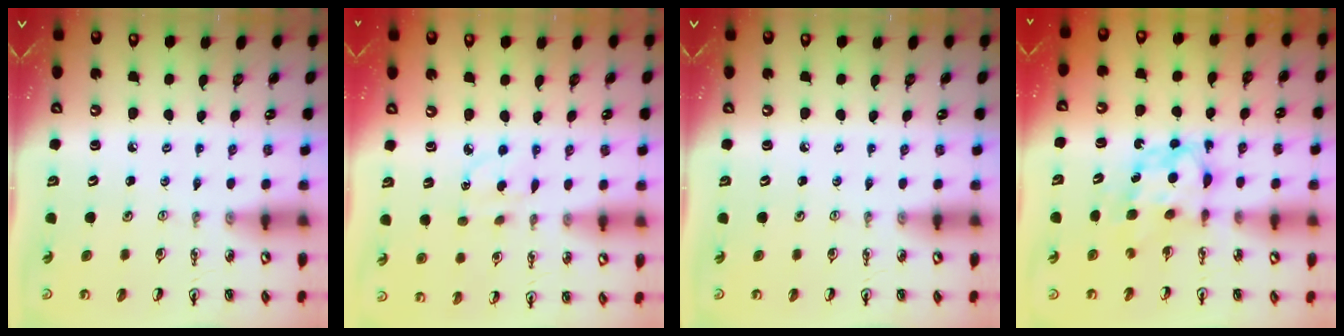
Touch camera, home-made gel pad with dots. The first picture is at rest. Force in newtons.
{"total": 3.3, "press": 3.2, "slide": 0.8}
{"total": 0.0}
{"total": 6.2, "press": 6.2, "slide": 0.2}